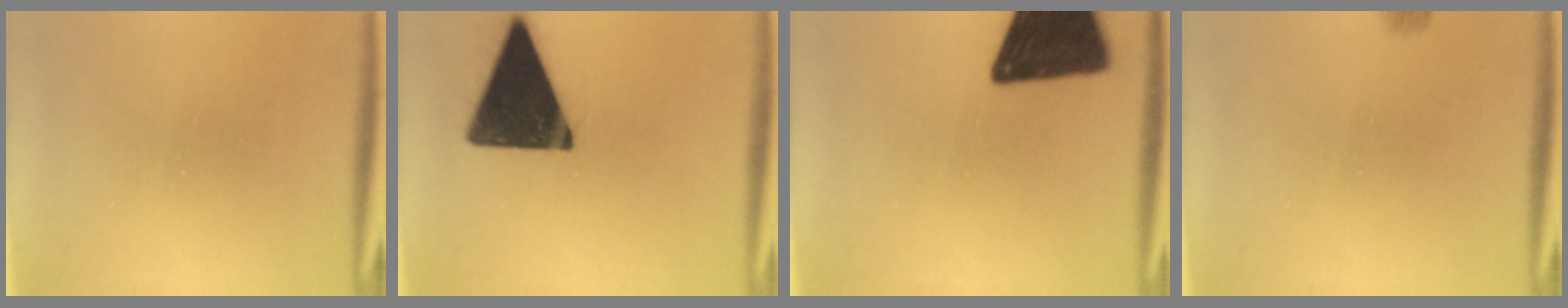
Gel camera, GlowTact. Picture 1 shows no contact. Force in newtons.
{"total": 18.4}
{"total": 19.5}
{"total": 1.3}